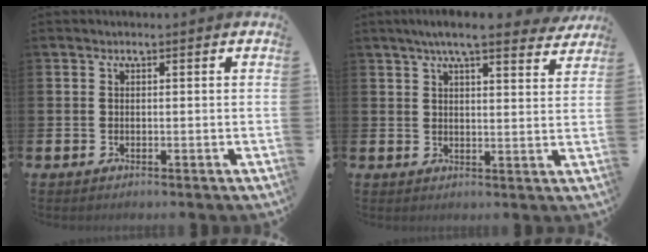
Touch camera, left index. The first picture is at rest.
{"total": 6.8, "force": [6.0, 0.8, 3.1], "torque": [-0.067, -0.017, 0.105]}